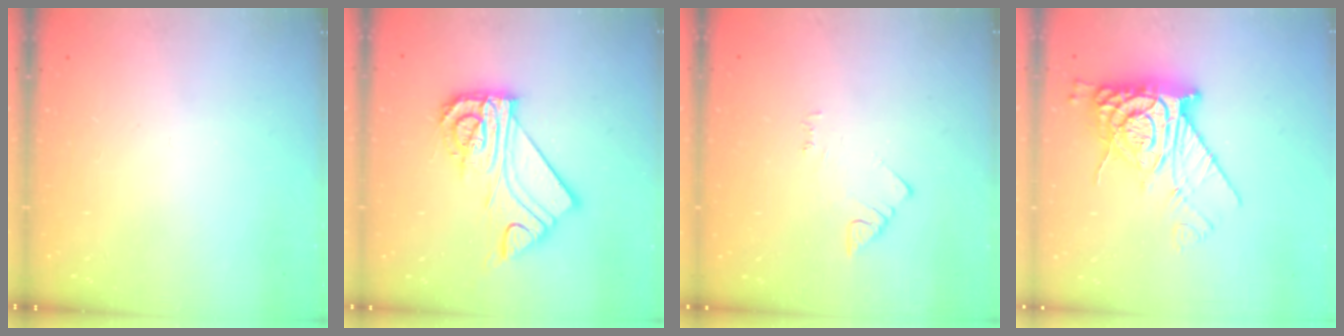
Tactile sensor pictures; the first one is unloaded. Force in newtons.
{"total": 13.6, "press": 13.6, "slide": 0.7}
{"total": 2.5, "press": 2.5, "slide": 0.4}
{"total": 12.6, "press": 12.5, "slide": 1.4}